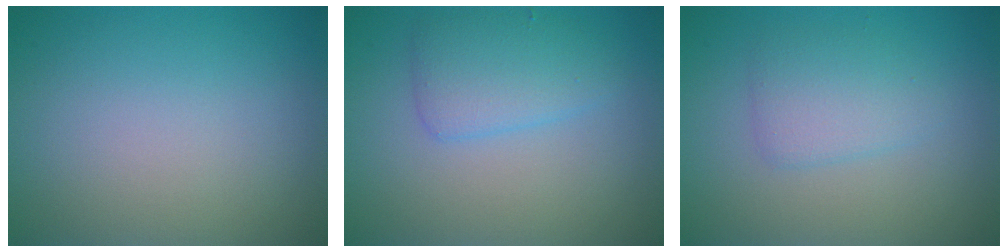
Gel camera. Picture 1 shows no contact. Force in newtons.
{"total": 3.1, "press": 3.1, "slide": 0.1}
{"total": 2.5, "press": 2.5, "slide": 0.1}